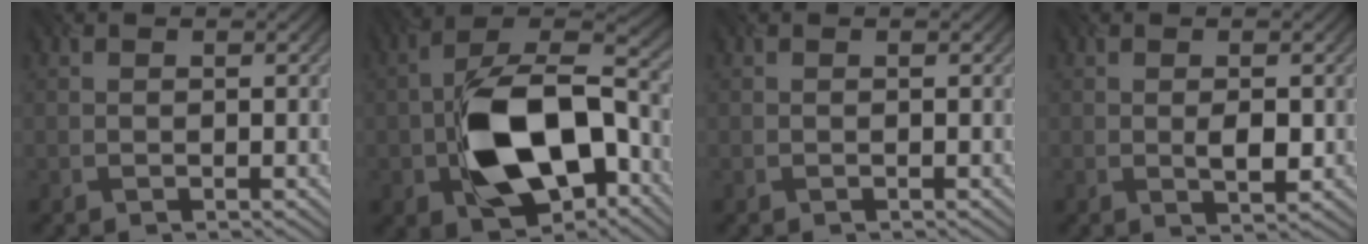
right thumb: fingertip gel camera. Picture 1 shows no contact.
{"total": 13.9, "force": [-3.9, 8.4, 10.4], "torque": [-0.198, -0.024, -0.065]}
{"total": 0.0}
{"total": 2.2, "force": [-0.3, 1.1, 1.8], "torque": [-0.043, -0.002, 0.001]}